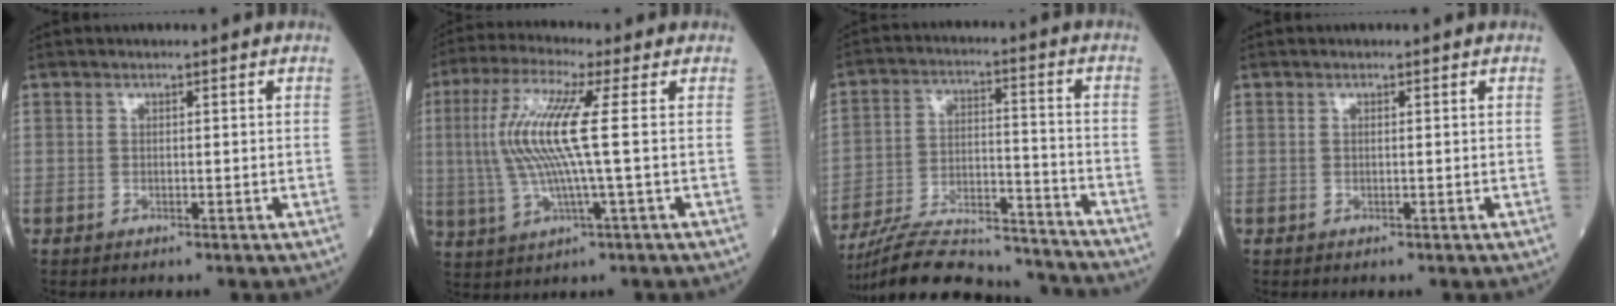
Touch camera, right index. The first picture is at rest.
{"total": 11.4, "force": [1.1, 0.0, 11.3], "torque": [-0.251, 0.008, 0.018]}
{"total": 21.3, "force": [-19.9, 3.8, 6.6], "torque": [-0.120, 0.007, -0.302]}
{"total": 0.0}